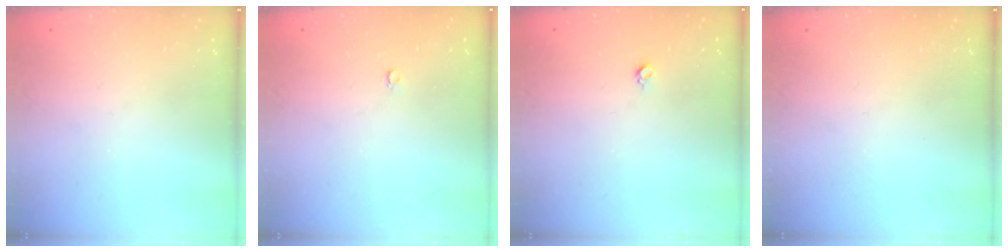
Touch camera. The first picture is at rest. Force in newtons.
{"total": 2.0, "press": 2.0, "slide": 0.4}
{"total": 3.0, "press": 2.9, "slide": 0.4}
{"total": 0.0}